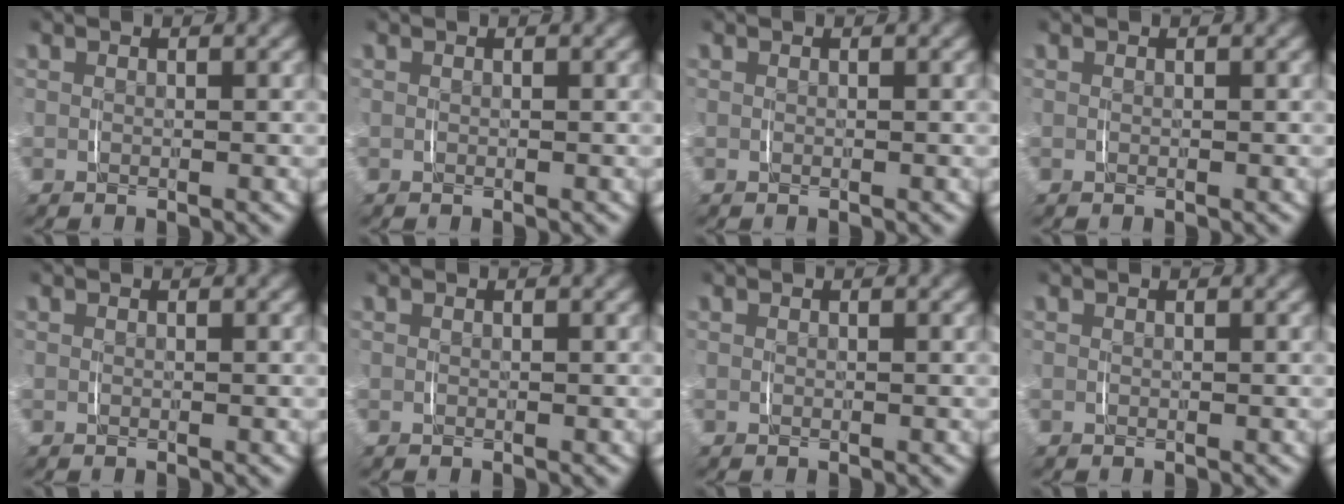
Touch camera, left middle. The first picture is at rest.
{"total": 0.0}
{"total": 0.0}
{"total": 0.0}
{"total": 0.0}
{"total": 0.0}
{"total": 0.0}
{"total": 0.0}